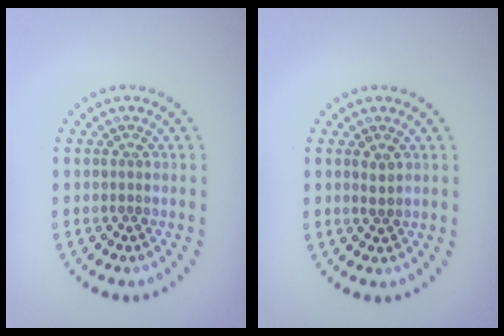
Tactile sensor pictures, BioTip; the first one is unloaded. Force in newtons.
{"total": 1.0, "press": 0.9, "slide": 0.3}